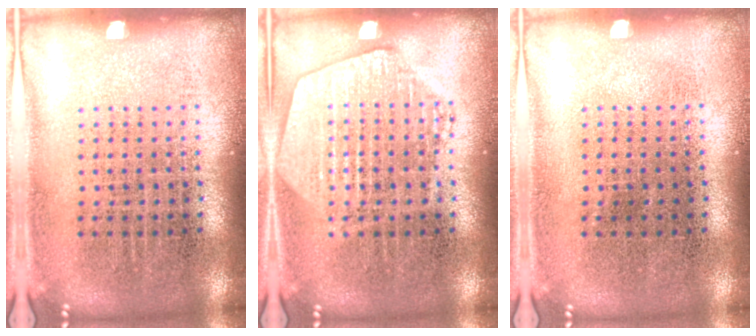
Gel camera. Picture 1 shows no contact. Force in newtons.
{"total": 2.6, "press": 2.6, "slide": 0.3}
{"total": 0.0}